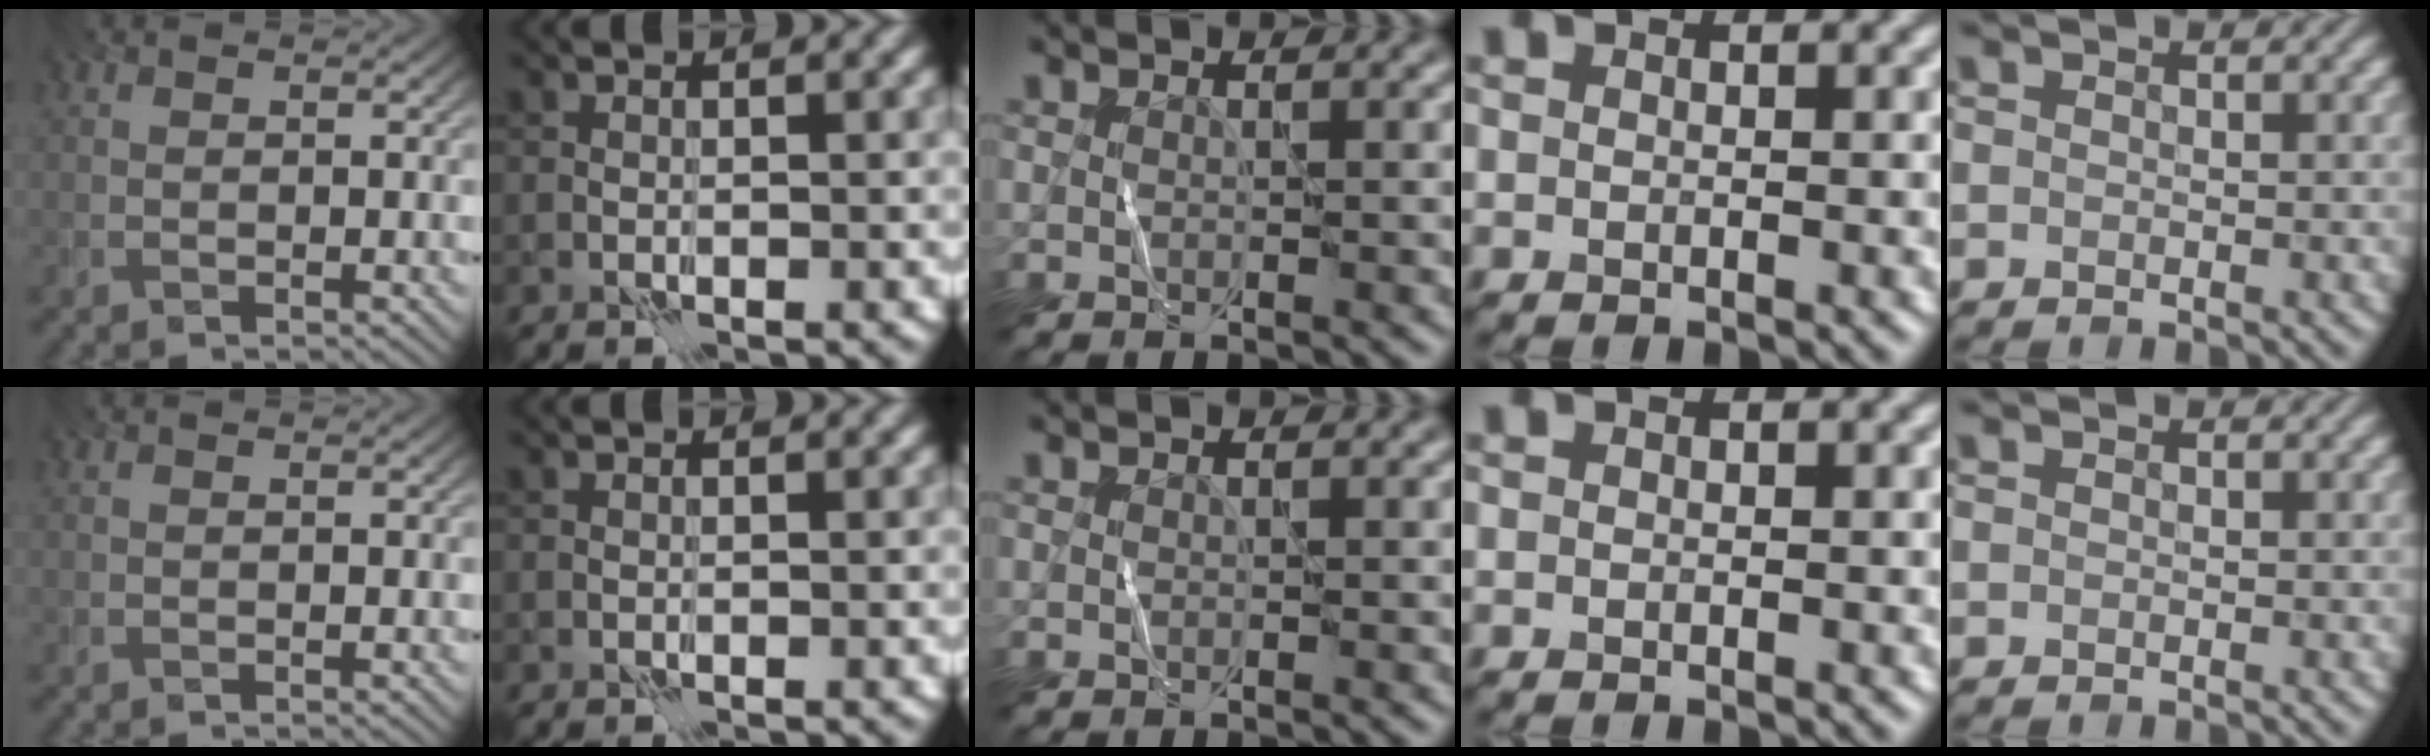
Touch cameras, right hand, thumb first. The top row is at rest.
{}